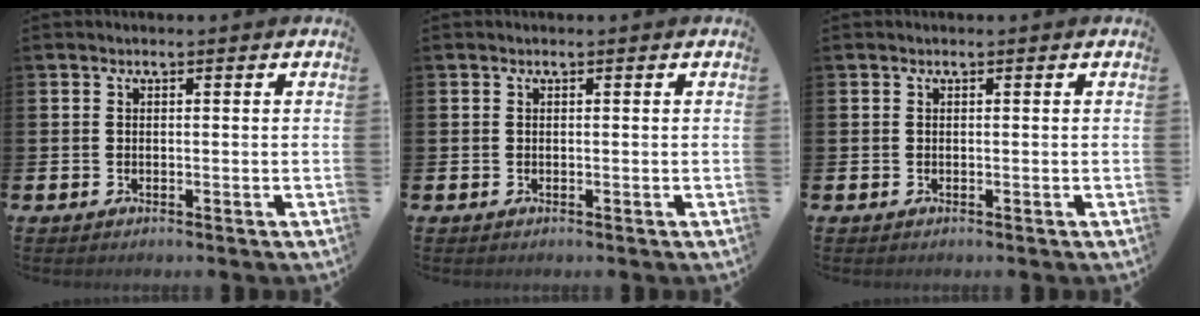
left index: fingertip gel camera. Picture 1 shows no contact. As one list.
[{"total": 0.0}, {"total": 0.0}]